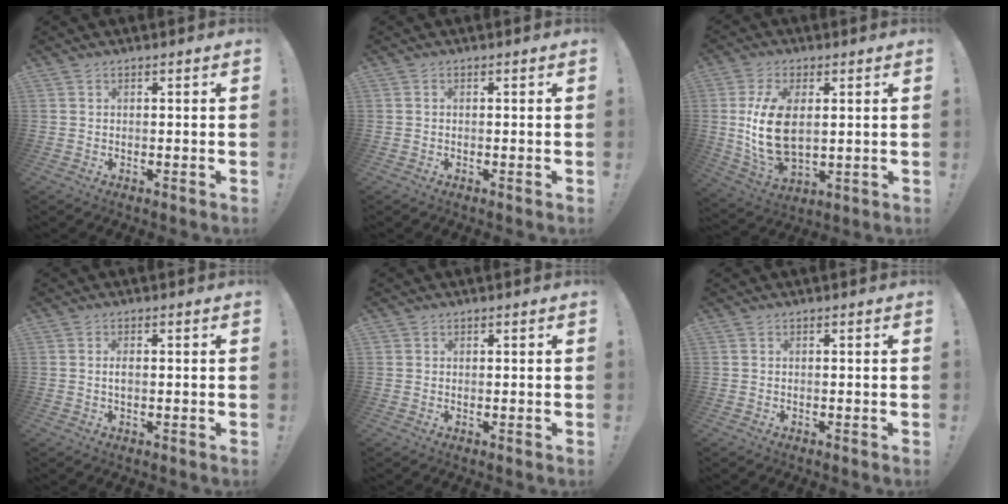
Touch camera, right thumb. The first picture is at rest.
{"total": 0.0}
{"total": 14.4, "force": [1.6, 8.5, 11.5], "torque": [-0.223, -0.011, 0.033]}
{"total": 1.3, "force": [-0.2, 0.5, 1.2], "torque": [-0.021, 0.002, -0.006]}
{"total": 0.8, "force": [0.6, 0.5, 0.0], "torque": [-0.001, 0.001, 0.012]}
{"total": 0.0}